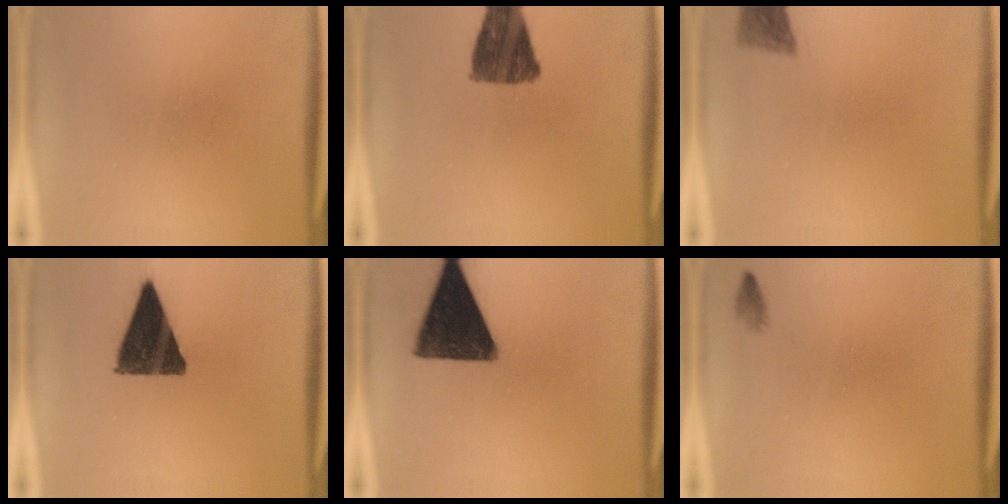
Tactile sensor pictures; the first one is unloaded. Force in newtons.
{"total": 10.9}
{"total": 2.8}
{"total": 13.0}
{"total": 15.0}
{"total": 0.8}